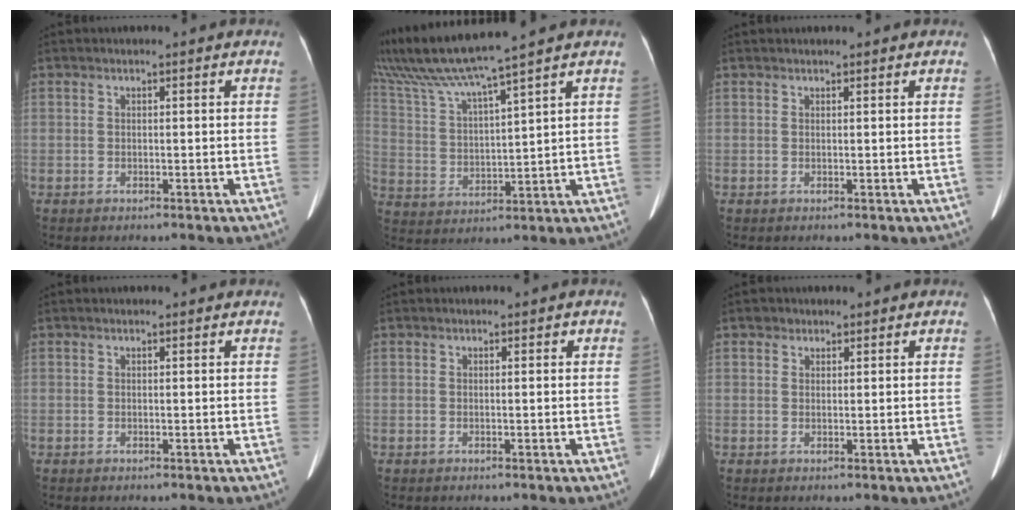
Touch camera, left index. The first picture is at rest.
{"total": 12.0, "force": [10.1, -2.1, 6.1], "torque": [-0.123, 0.003, 0.195]}
{"total": 2.6, "force": [2.4, 0.3, 1.0], "torque": [-0.012, 0.014, 0.027]}
{"total": 1.5, "force": [1.4, 0.4, 0.4], "torque": [-0.009, 0.006, 0.015]}
{"total": 0.6, "force": [0.4, 0.2, 0.4], "torque": [-0.003, -0.001, 0.004]}
{"total": 0.8, "force": [0.4, 0.7, -0.1], "torque": [0.005, -0.005, 0.006]}